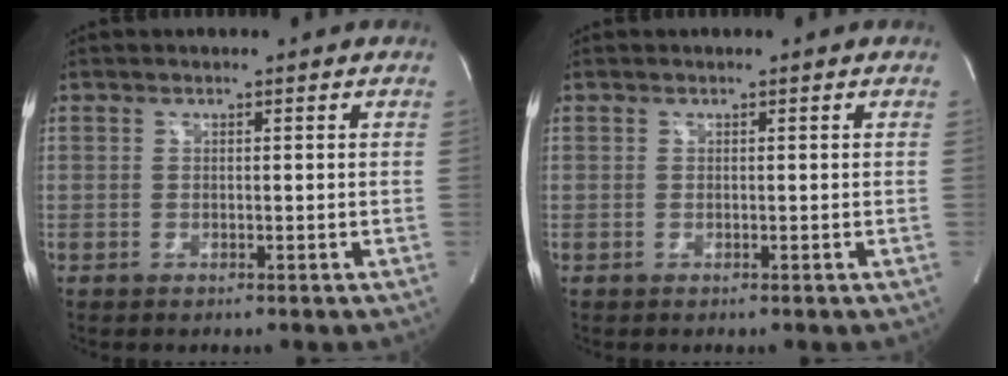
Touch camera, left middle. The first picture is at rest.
{"total": 0.0}